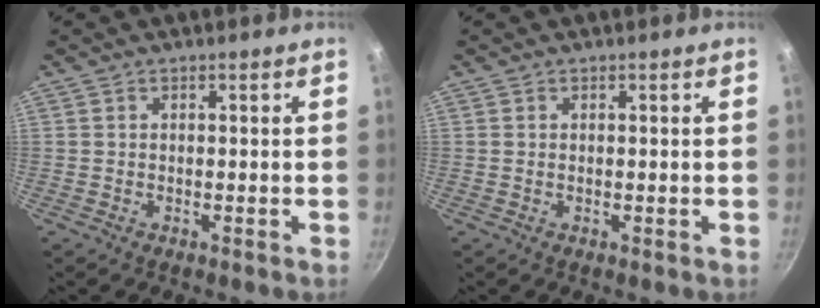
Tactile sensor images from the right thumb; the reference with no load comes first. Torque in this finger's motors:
{"motor_torque": [1.99, 1.93, 0.05, 0.05, 0.06]}